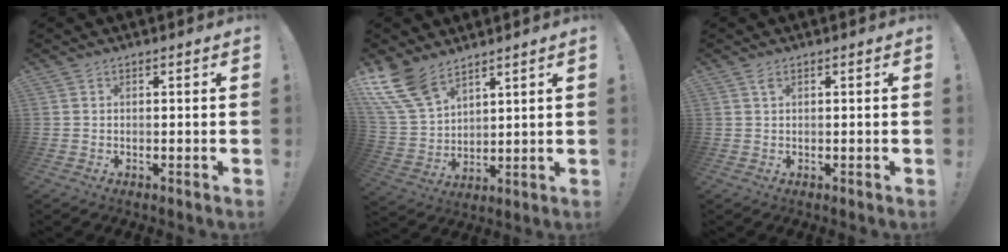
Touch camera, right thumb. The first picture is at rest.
{"total": 13.6, "force": [9.8, 7.0, 6.2], "torque": [-0.140, -0.057, 0.192]}
{"total": 1.2, "force": [0.6, 0.5, 1.0], "torque": [-0.019, 0.001, 0.011]}